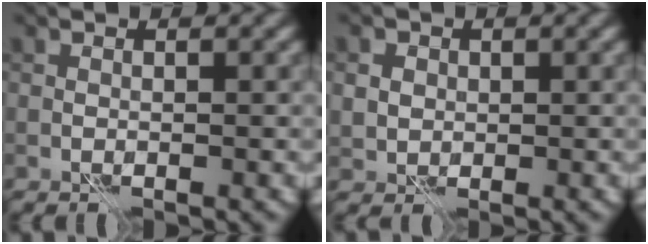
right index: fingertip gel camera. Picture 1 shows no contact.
{"total": 2.8, "force": [0.9, 2.5, 1.0], "torque": [-0.019, 0.008, 0.012]}